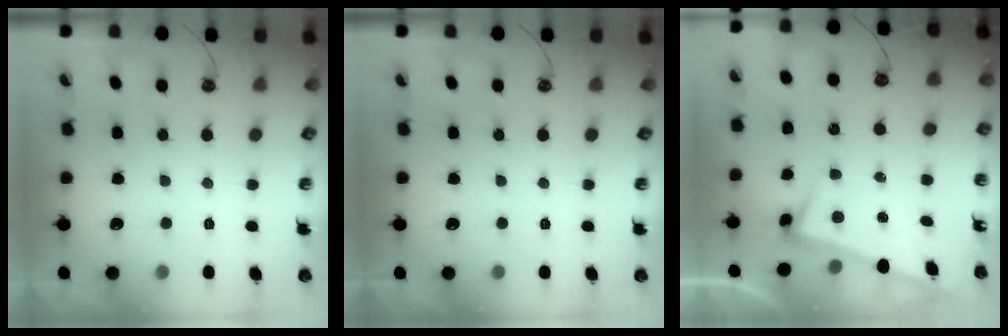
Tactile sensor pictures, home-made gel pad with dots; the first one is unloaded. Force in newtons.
{"total": 0.0}
{"total": 3.1, "press": 2.9, "slide": 1.0}